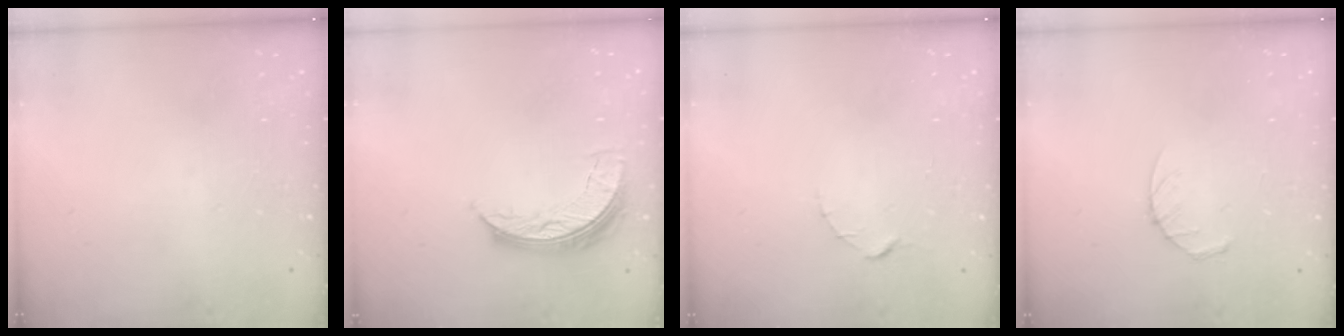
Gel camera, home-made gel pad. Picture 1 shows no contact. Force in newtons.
{"total": 7.2, "press": 7.2, "slide": 0.3}
{"total": 1.5, "press": 1.5, "slide": 0.2}
{"total": 3.4, "press": 3.4, "slide": 0.5}